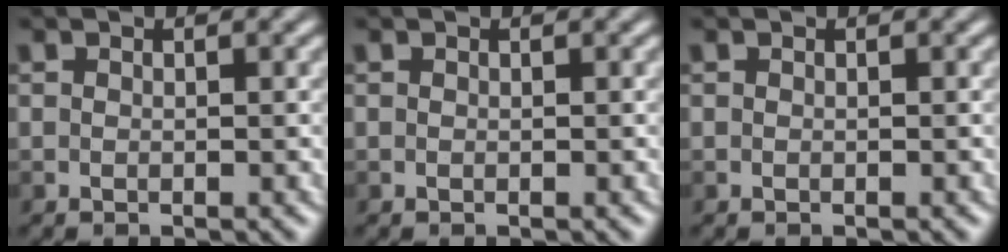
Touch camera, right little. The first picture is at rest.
{"total": 0.0}
{"total": 0.0}